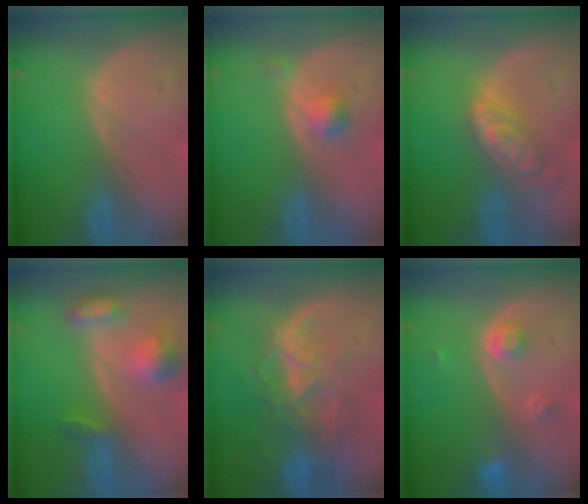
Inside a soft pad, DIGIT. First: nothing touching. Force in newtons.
{"total": 2.4, "press": 2.1, "slide": 1.1}
{"total": 6.4, "press": 5.6, "slide": 3.1}
{"total": 5.7, "press": 5.4, "slide": 2.0}
{"total": 8.8, "press": 7.6, "slide": 4.4}
{"total": 3.1, "press": 2.8, "slide": 1.2}